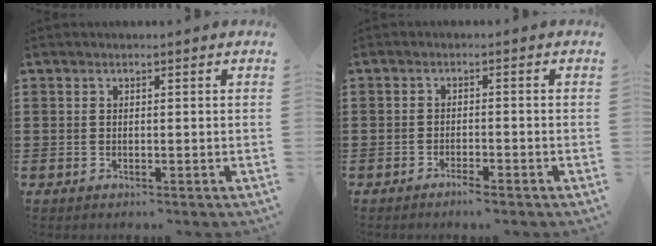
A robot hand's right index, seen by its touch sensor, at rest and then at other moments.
{"total": 1.8, "force": [-1.6, 0.0, 0.8], "torque": [-0.016, -0.003, -0.029]}